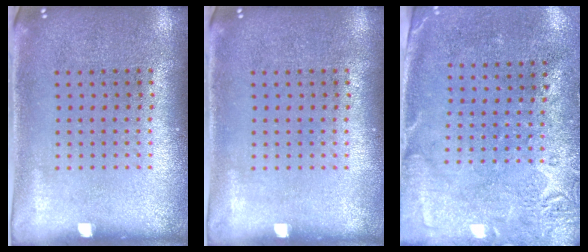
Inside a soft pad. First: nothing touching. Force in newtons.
{"total": 0.0}
{"total": 2.8, "press": 2.2, "slide": 1.7}